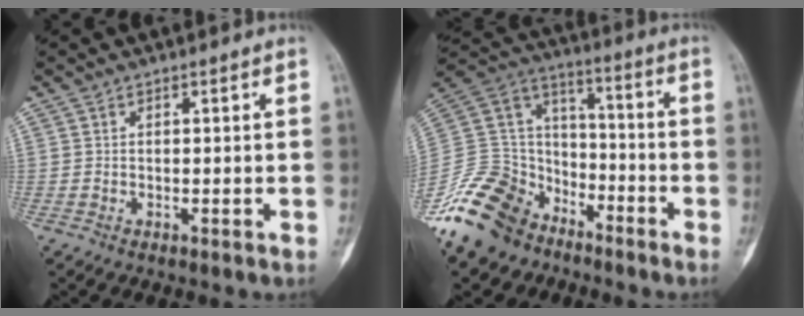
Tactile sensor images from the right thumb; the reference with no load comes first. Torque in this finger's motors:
{"motor_torque": [0.21, 0.15, 0.71, -0.63, 0.00]}